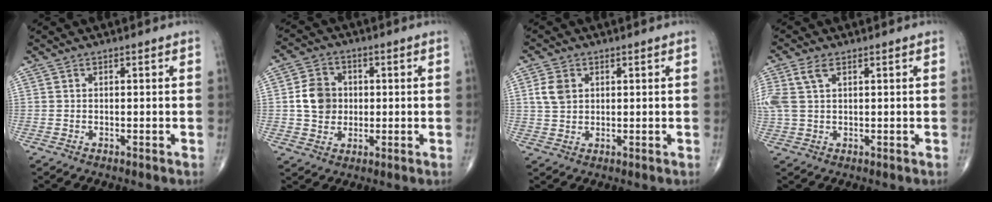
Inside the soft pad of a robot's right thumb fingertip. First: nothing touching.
{"total": 7.6, "force": [0.4, 6.5, 3.9], "torque": [-0.050, 0.006, 0.002]}
{"total": 4.4, "force": [1.2, 3.2, 2.7], "torque": [-0.046, 0.001, 0.026]}
{"total": 6.0, "force": [2.2, 3.2, 4.6], "torque": [-0.133, 0.016, 0.047]}